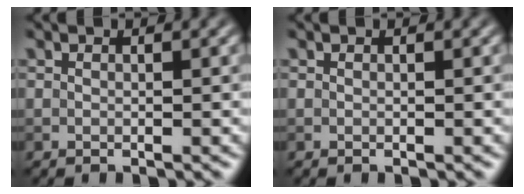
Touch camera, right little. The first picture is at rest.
{"total": 0.0}